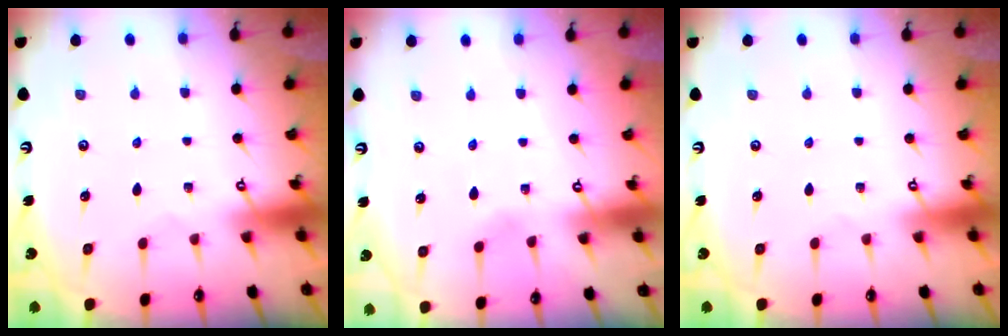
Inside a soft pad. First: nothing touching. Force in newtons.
{"total": 2.1, "press": 2.1, "slide": 0.2}
{"total": 0.0}